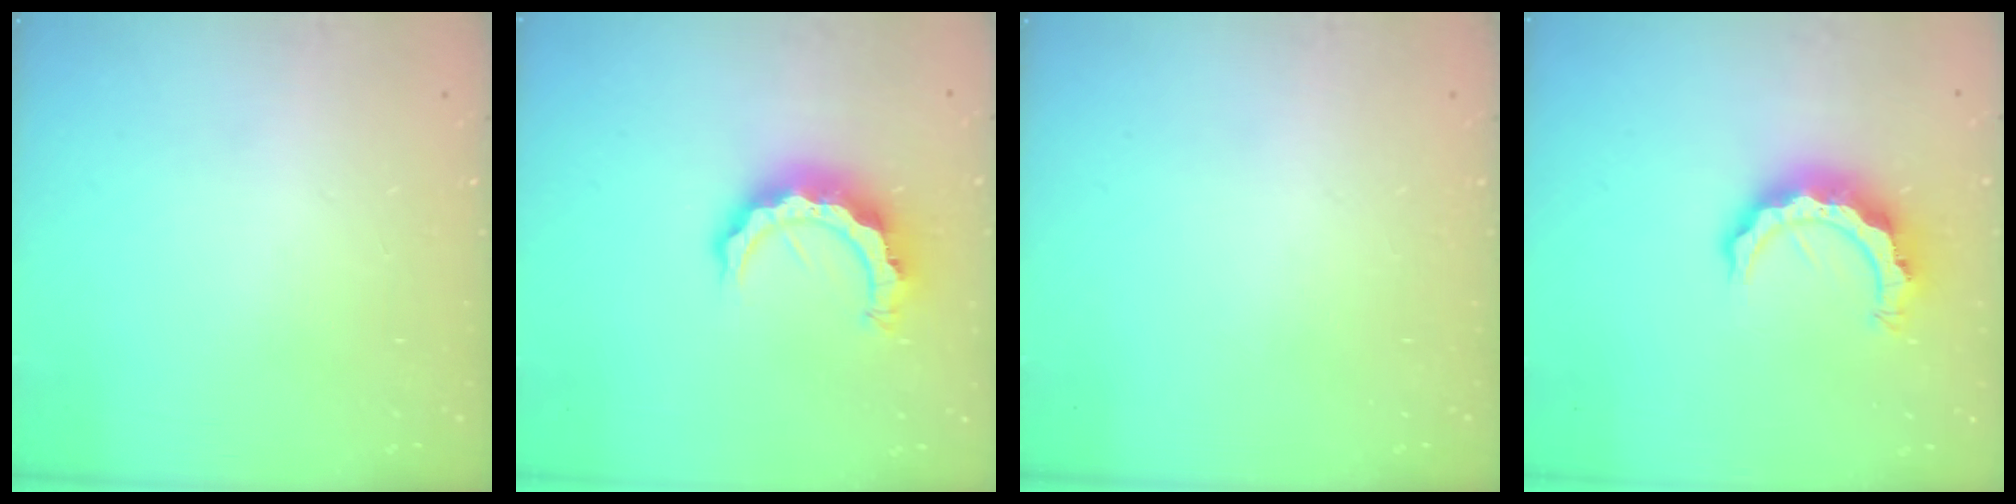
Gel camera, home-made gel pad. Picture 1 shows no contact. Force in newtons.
{"total": 10.3, "press": 10.2, "slide": 1.0}
{"total": 0.0}
{"total": 10.6, "press": 10.5, "slide": 1.1}